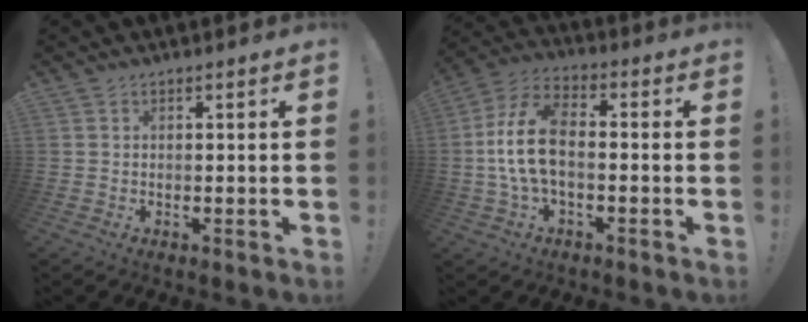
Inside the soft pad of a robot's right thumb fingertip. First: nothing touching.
{"total": 13.6, "force": [-1.1, 7.4, 11.3], "torque": [-0.230, 0.011, -0.021]}